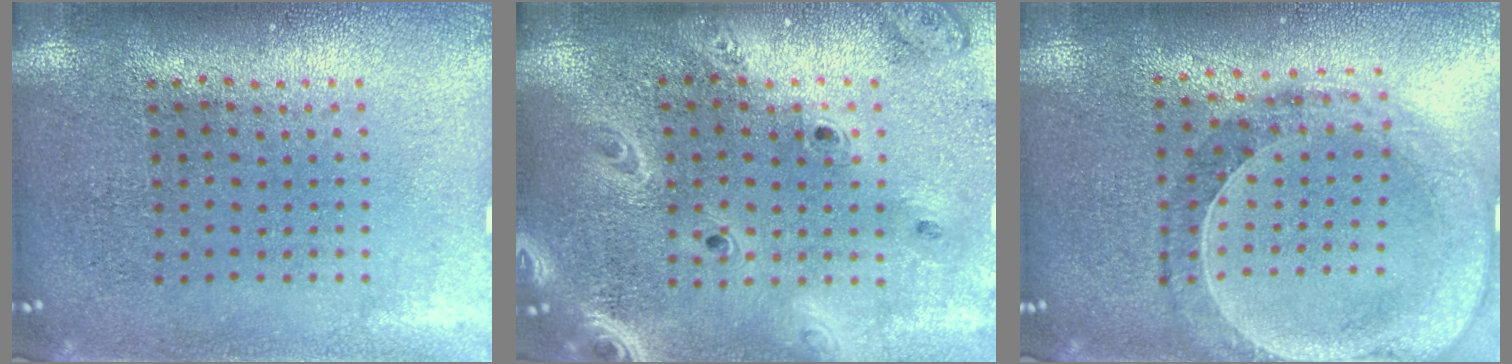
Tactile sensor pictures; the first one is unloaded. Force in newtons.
{"total": 2.5, "press": 2.2, "slide": 1.2}
{"total": 0.6, "press": 0.6, "slide": 0.2}